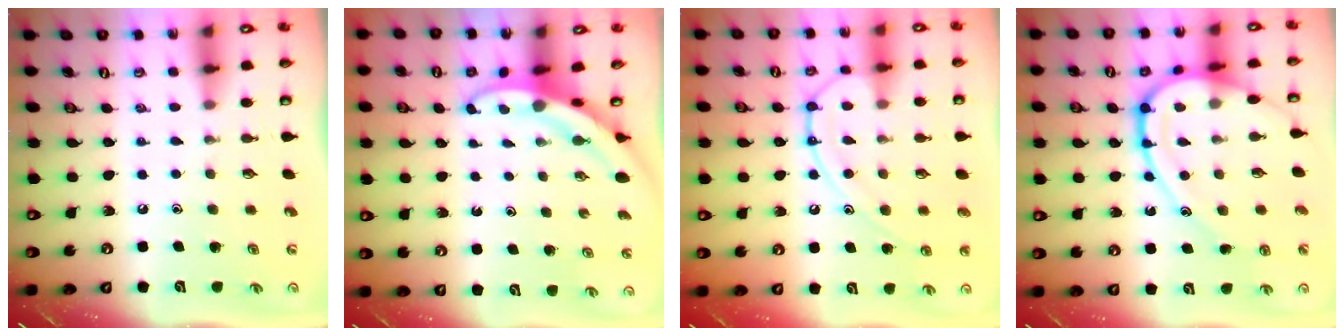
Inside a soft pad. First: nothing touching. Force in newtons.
{"total": 3.1, "press": 3.1, "slide": 0.2}
{"total": 14.4, "press": 14.3, "slide": 1.3}
{"total": 15.9, "press": 15.9, "slide": 0.9}